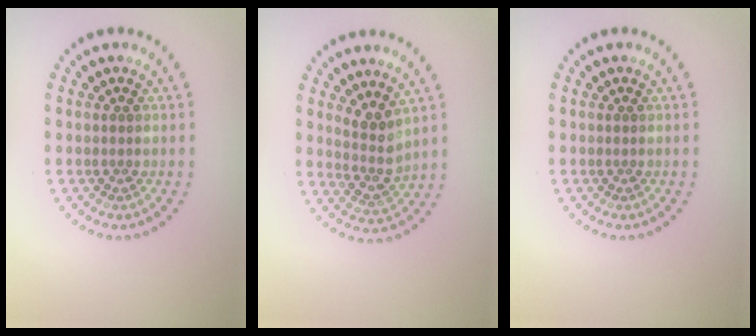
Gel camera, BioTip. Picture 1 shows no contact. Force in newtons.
{"total": 2.5, "press": 1.9, "slide": 1.6}
{"total": 0.0}